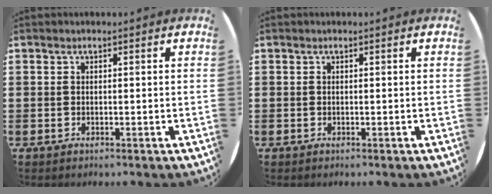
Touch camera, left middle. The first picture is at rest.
{"total": 0.0}